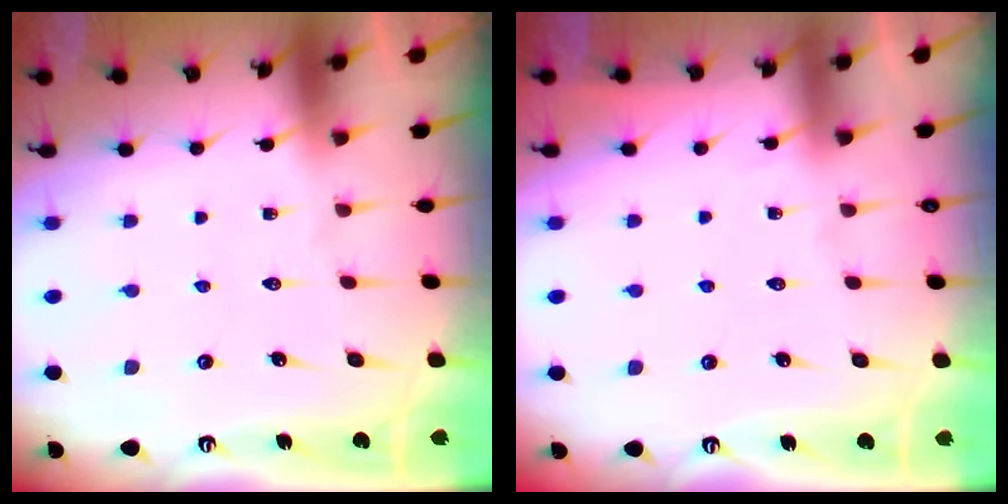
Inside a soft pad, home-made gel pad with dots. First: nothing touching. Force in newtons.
{"total": 3.4, "press": 3.3, "slide": 0.4}